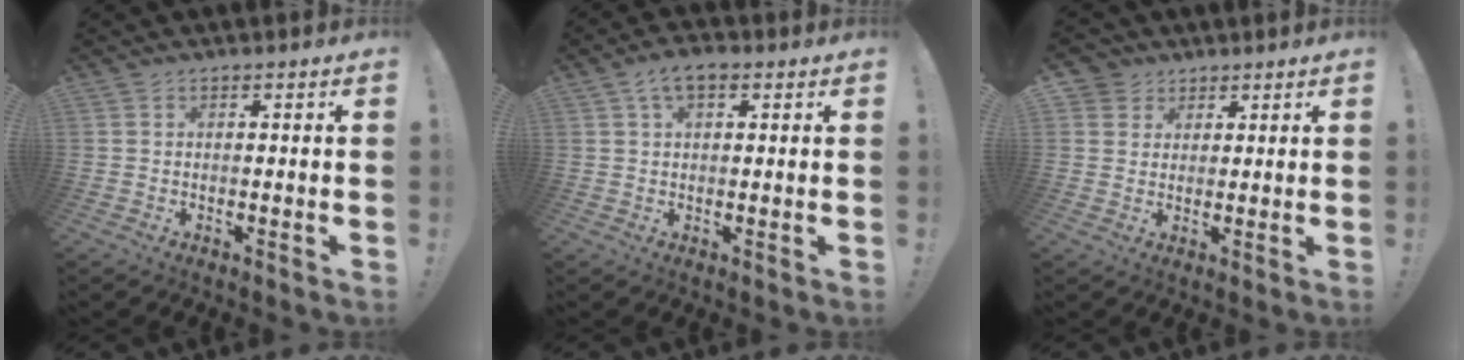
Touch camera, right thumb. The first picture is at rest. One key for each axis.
{"total": 5.4, "fx": 2.3, "fy": 2.7, "fz": 4.0, "tx": -0.064, "ty": 0.002, "tz": 0.043}
{"total": 4.6, "fx": 2.6, "fy": 3.8, "fz": 0.4, "tx": -0.002, "ty": -0.017, "tz": 0.049}